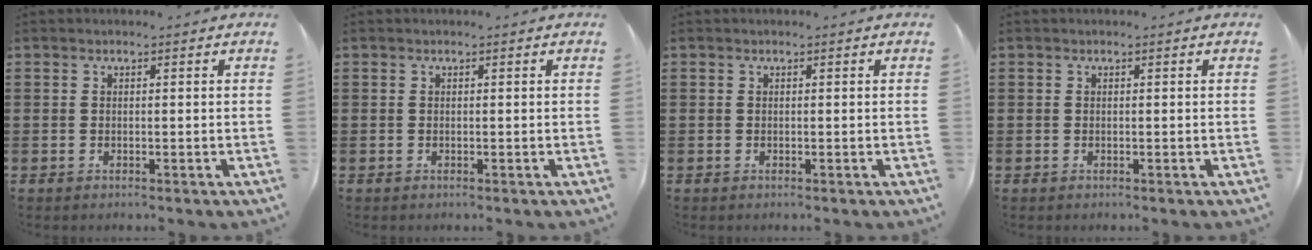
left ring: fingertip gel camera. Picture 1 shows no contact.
{"total": 0.0}
{"total": 0.0}
{"total": 0.0}